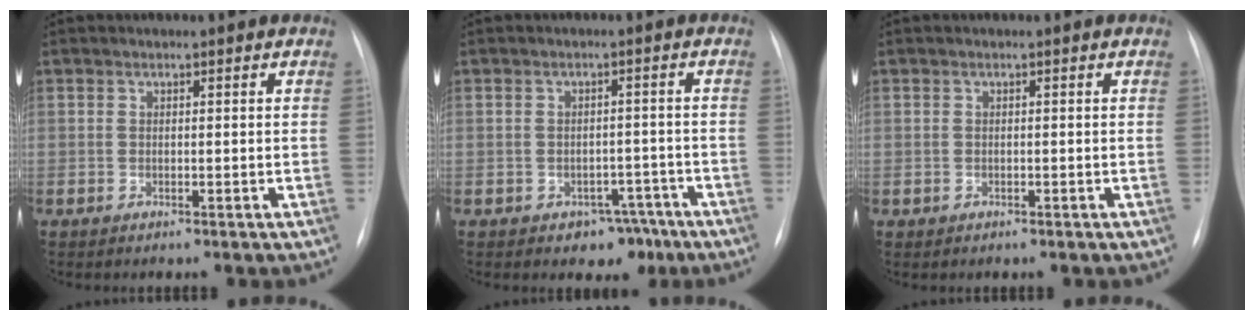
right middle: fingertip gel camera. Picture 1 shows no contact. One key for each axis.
{"total": 4.6, "fx": -2.9, "fy": 3.1, "fz": 1.7, "tx": -0.007, "ty": 0.016, "tz": -0.031}
{"total": 0.0}